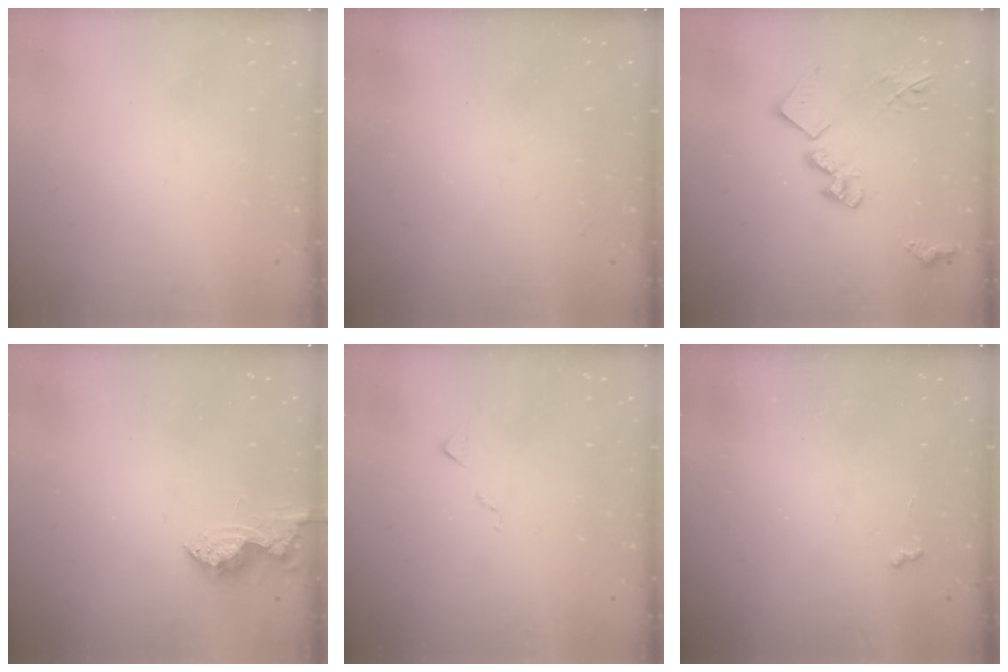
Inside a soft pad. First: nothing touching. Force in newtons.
{"total": 1.3, "press": 1.3, "slide": 0.3}
{"total": 16.8, "press": 16.7, "slide": 0.8}
{"total": 9.6, "press": 9.6, "slide": 0.1}
{"total": 6.3, "press": 6.3, "slide": 0.6}
{"total": 2.6, "press": 2.6, "slide": 0.4}